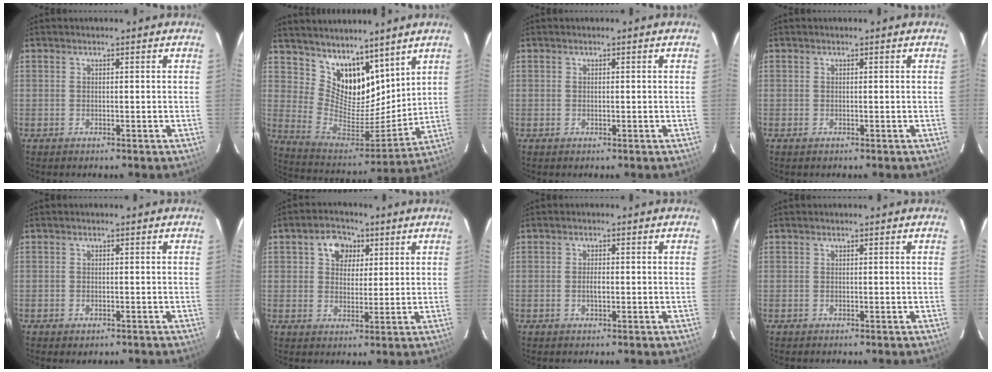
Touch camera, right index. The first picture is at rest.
{"total": 15.0, "force": [10.9, 8.0, 6.5], "torque": [-0.134, -0.008, 0.212]}
{"total": 0.0}
{"total": 0.0}
{"total": 1.7, "force": [-1.0, 1.1, 0.8], "torque": [-0.013, -0.004, -0.014]}
{"total": 6.5, "force": [2.7, 5.1, 3.0], "torque": [-0.046, 0.015, 0.045]}
{"total": 1.7, "force": [-0.3, 0.8, 1.5], "torque": [-0.027, 0.000, -0.007]}
{"total": 0.0}